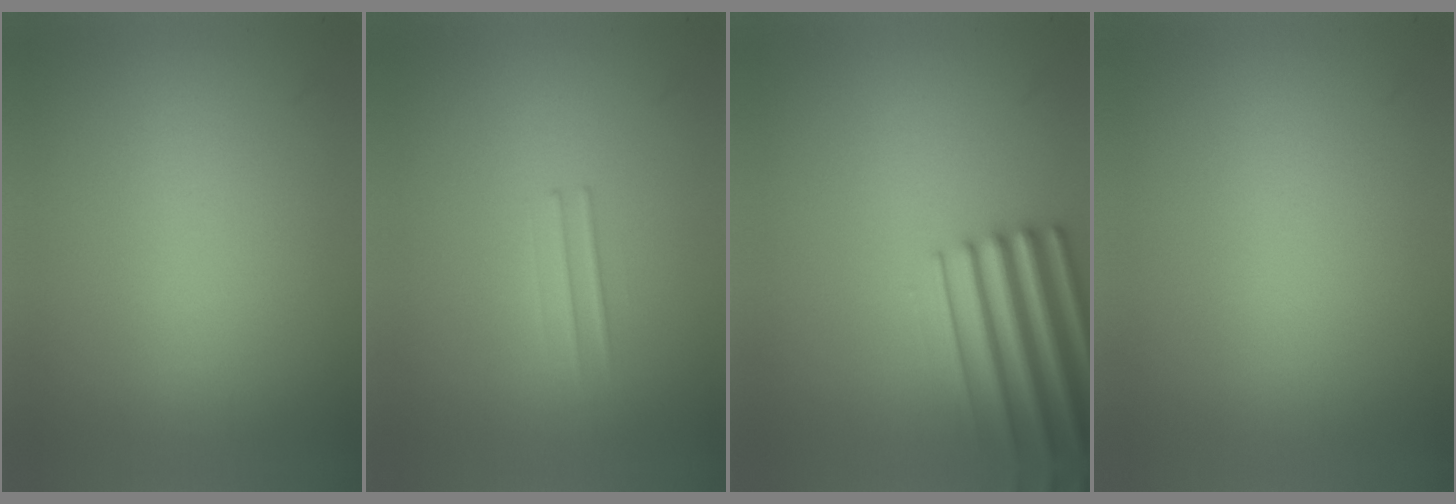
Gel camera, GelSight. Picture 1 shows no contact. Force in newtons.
{"total": 1.3}
{"total": 5.0}
{"total": 0.0}